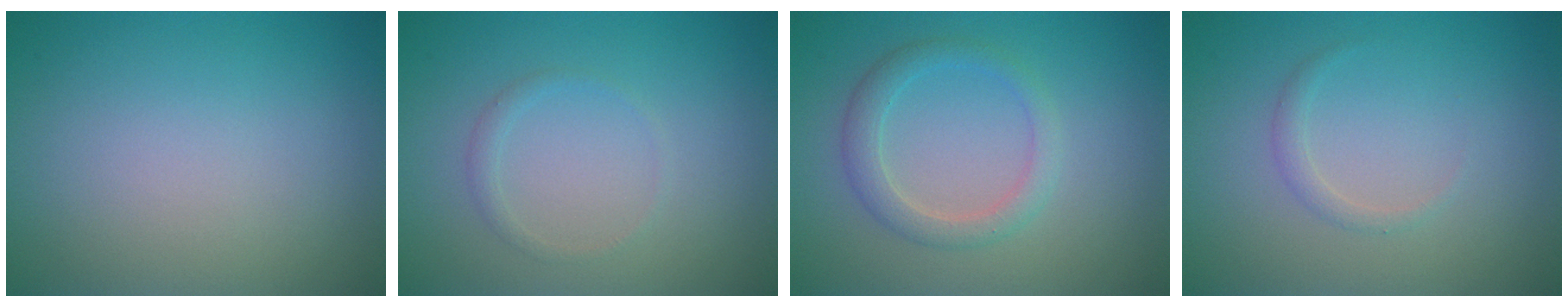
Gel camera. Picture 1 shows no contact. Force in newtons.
{"total": 0.9, "press": 0.8, "slide": 0.1}
{"total": 2.5, "press": 2.5, "slide": 0.1}
{"total": 0.9, "press": 0.9, "slide": 0.1}